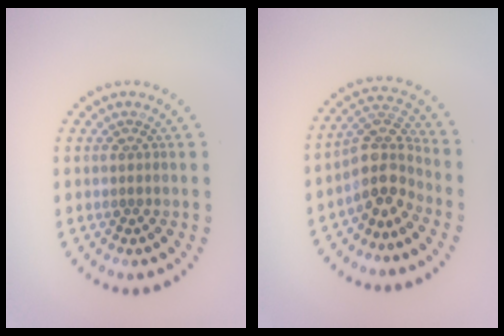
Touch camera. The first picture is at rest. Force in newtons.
{"total": 4.3, "press": 3.3, "slide": 2.7}